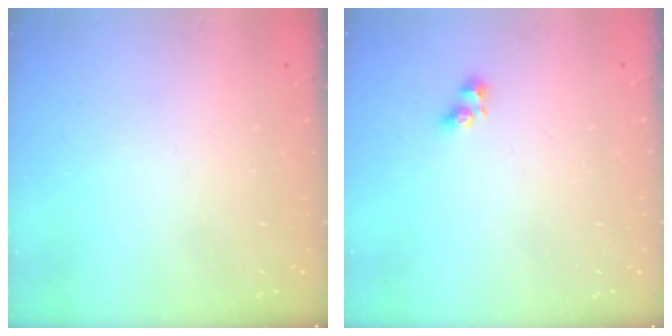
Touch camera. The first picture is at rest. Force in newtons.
{"total": 4.5, "press": 4.5, "slide": 0.3}